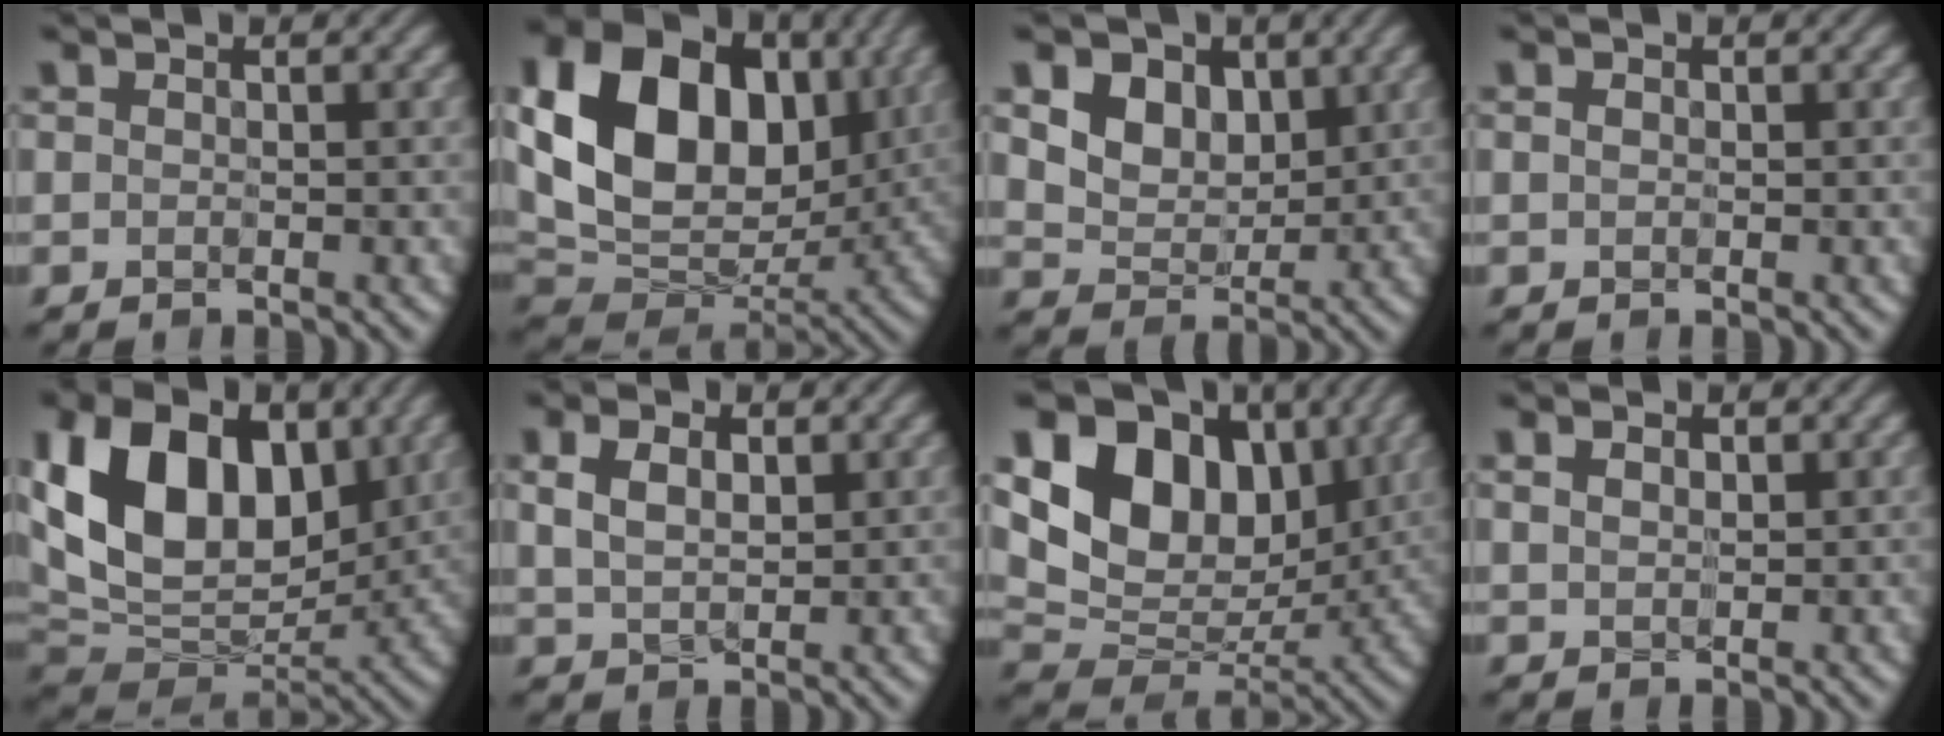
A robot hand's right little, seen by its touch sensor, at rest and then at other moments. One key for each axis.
{"total": 16.0, "fx": 3.6, "fy": 11.6, "fz": 10.4, "tx": -0.194, "ty": 0.025, "tz": 0.064}
{"total": 6.4, "fx": 2.7, "fy": 4.8, "fz": 3.2, "tx": -0.089, "ty": -0.005, "tz": 0.056}
{"total": 0.0}
{"total": 14.6, "fx": 3.8, "fy": 9.9, "fz": 10.0, "tx": -0.202, "ty": 0.014, "tz": 0.070}
{"total": 3.2, "fx": 0.9, "fy": 1.9, "fz": 2.3, "tx": -0.055, "ty": 0.000, "tz": 0.020}
{"total": 14.2, "fx": 5.3, "fy": 9.8, "fz": 8.8, "tx": -0.165, "ty": 0.025, "tz": 0.094}
{"total": 1.3, "fx": 0.6, "fy": 0.9, "fz": 0.8, "tx": -0.020, "ty": -0.001, "tz": 0.016}